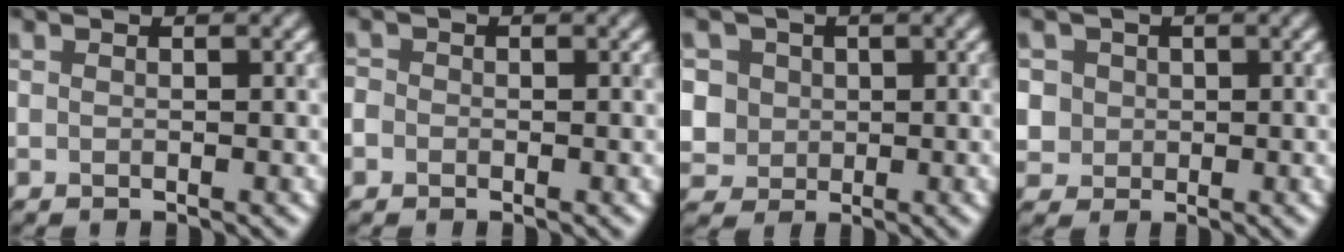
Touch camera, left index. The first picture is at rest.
{"total": 1.2, "force": [-0.3, 1.1, 0.3], "torque": [-0.004, -0.004, -0.010]}
{"total": 5.7, "force": [1.7, 5.0, 2.0], "torque": [-0.041, 0.019, 0.015]}
{"total": 3.8, "force": [1.1, 3.4, 1.3], "torque": [-0.020, 0.017, 0.014]}